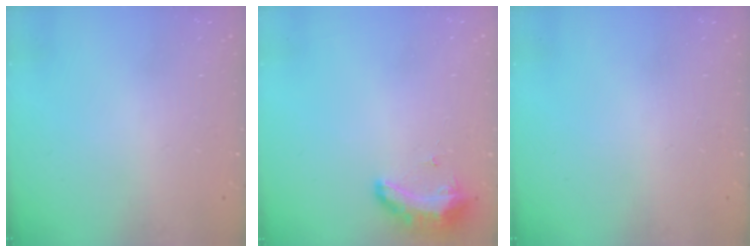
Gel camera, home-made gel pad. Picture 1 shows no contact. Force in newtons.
{"total": 16.2, "press": 11.0, "slide": 11.9}
{"total": 0.0}